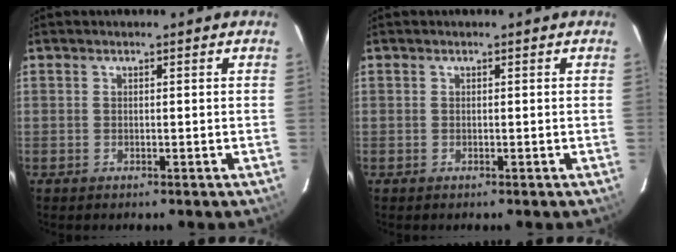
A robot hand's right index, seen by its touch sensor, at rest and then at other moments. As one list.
[{"total": 0.0}]